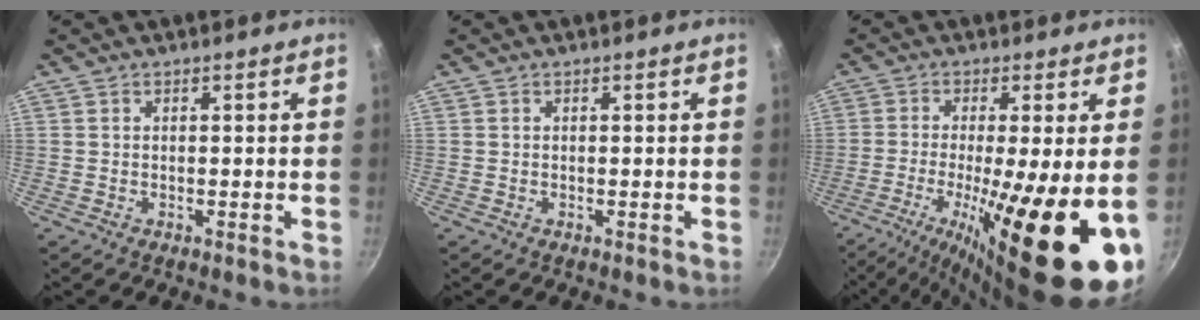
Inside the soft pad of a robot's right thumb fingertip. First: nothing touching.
{"total": 0.0}
{"total": 21.3, "force": [-6.0, 3.9, 20.1], "torque": [-0.317, -0.018, -0.091]}